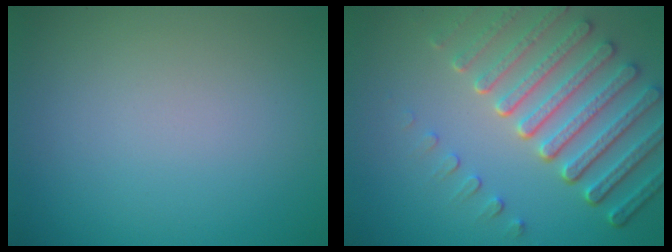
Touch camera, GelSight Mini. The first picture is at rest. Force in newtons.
{"total": 7.1, "press": 5.4, "slide": 4.6}